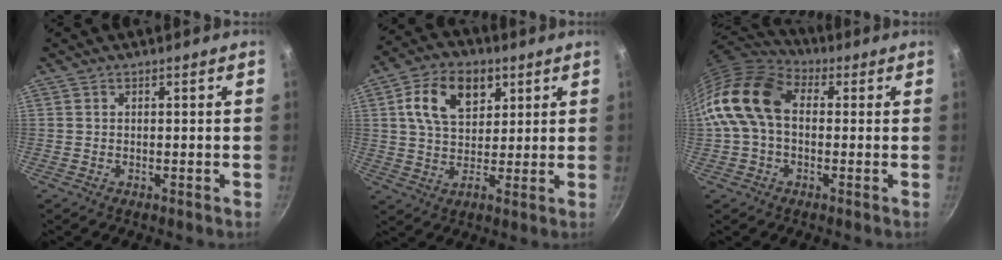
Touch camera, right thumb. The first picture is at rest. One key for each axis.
{"total": 12.0, "fx": 4.2, "fy": 8.1, "fz": 7.8, "tx": -0.106, "ty": 0.001, "tz": 0.063}
{"total": 15.3, "fx": 1.1, "fy": 10.6, "fz": 11.0, "tx": -0.194, "ty": 0.031, "tz": 0.000}